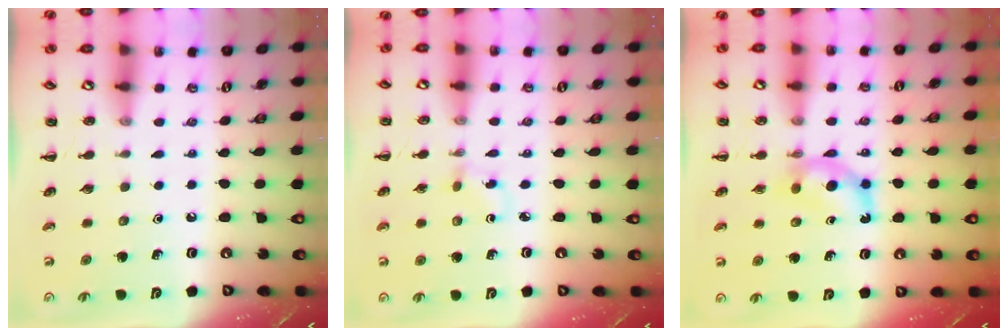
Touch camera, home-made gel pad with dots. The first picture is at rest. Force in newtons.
{"total": 1.3, "press": 1.1, "slide": 0.7}
{"total": 5.2, "press": 5.1, "slide": 1.0}